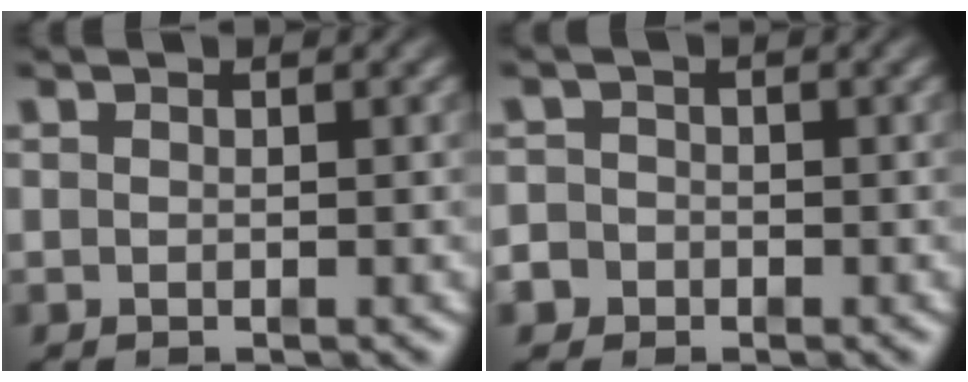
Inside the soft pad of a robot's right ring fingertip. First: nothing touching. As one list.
[{"total": 2.8, "force": [-1.5, 2.4, 0.0], "torque": [-0.007, -0.015, -0.027]}]